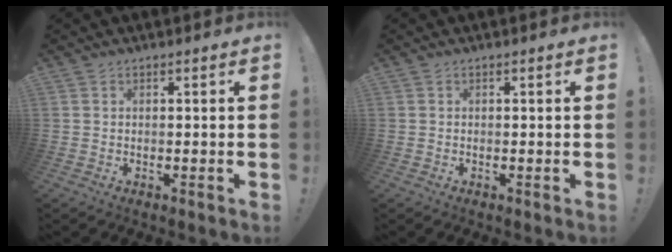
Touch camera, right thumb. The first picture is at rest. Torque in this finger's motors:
{"motor_torque": [-0.04, 0.10, 0.22, -0.32, 0.06]}